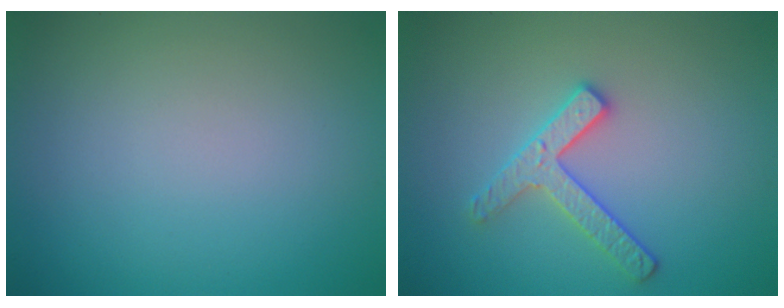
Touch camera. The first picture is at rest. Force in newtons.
{"total": 2.6, "press": 2.5, "slide": 0.4}